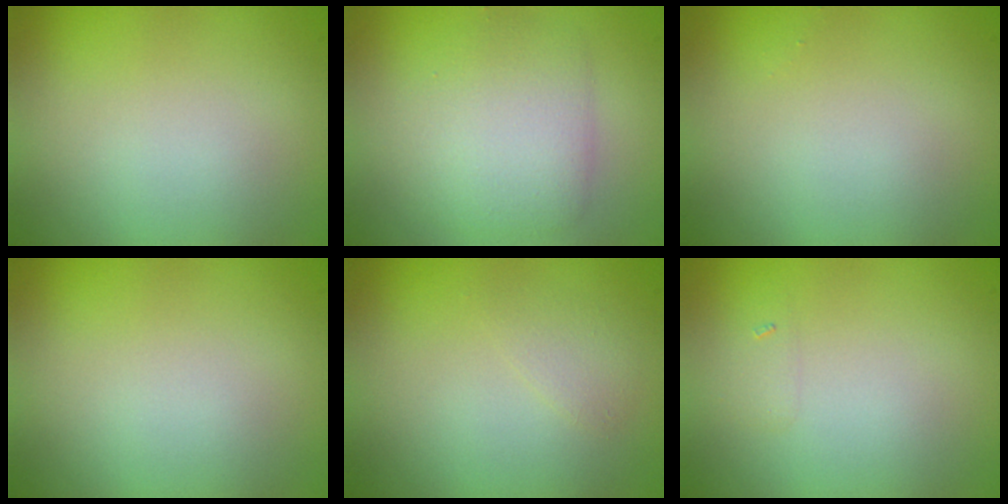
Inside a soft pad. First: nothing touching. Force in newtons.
{"total": 4.0, "press": 4.0, "slide": 0.0}
{"total": 0.0}
{"total": 0.0}
{"total": 0.9, "press": 0.9, "slide": 0.1}
{"total": 0.6, "press": 0.6, "slide": 0.0}